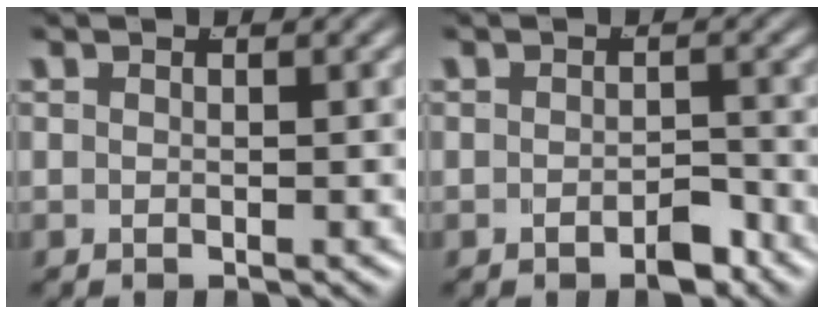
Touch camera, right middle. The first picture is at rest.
{"total": 1.7, "force": [-1.4, 0.5, 0.9], "torque": [-0.007, -0.002, -0.025]}